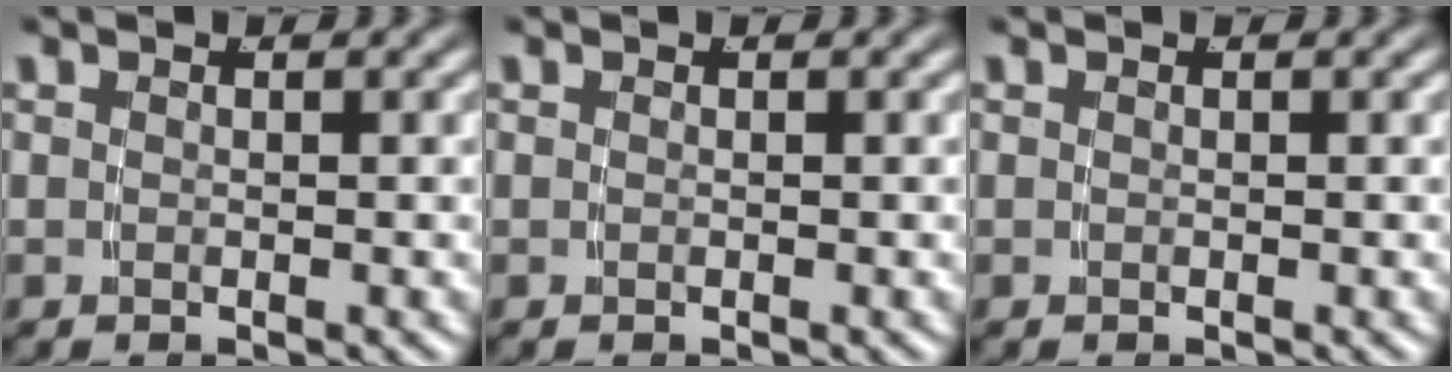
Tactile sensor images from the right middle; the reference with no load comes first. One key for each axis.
{"total": 0.0}
{"total": 0.0}